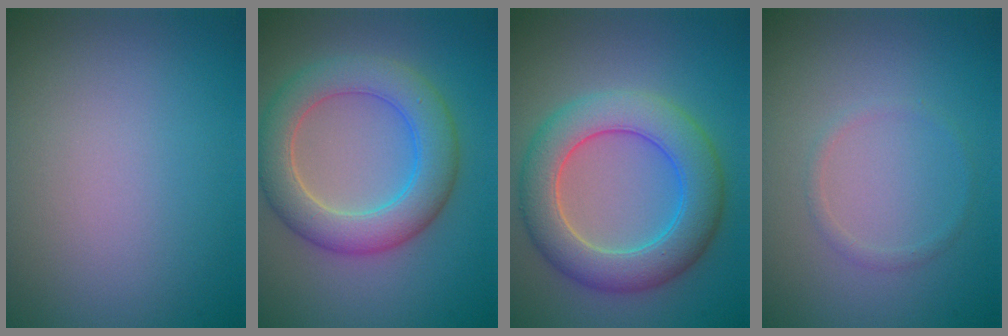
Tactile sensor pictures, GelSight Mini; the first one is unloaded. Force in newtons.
{"total": 6.2, "press": 6.2, "slide": 0.5}
{"total": 7.0, "press": 7.0, "slide": 0.4}
{"total": 0.9, "press": 0.9, "slide": 0.1}